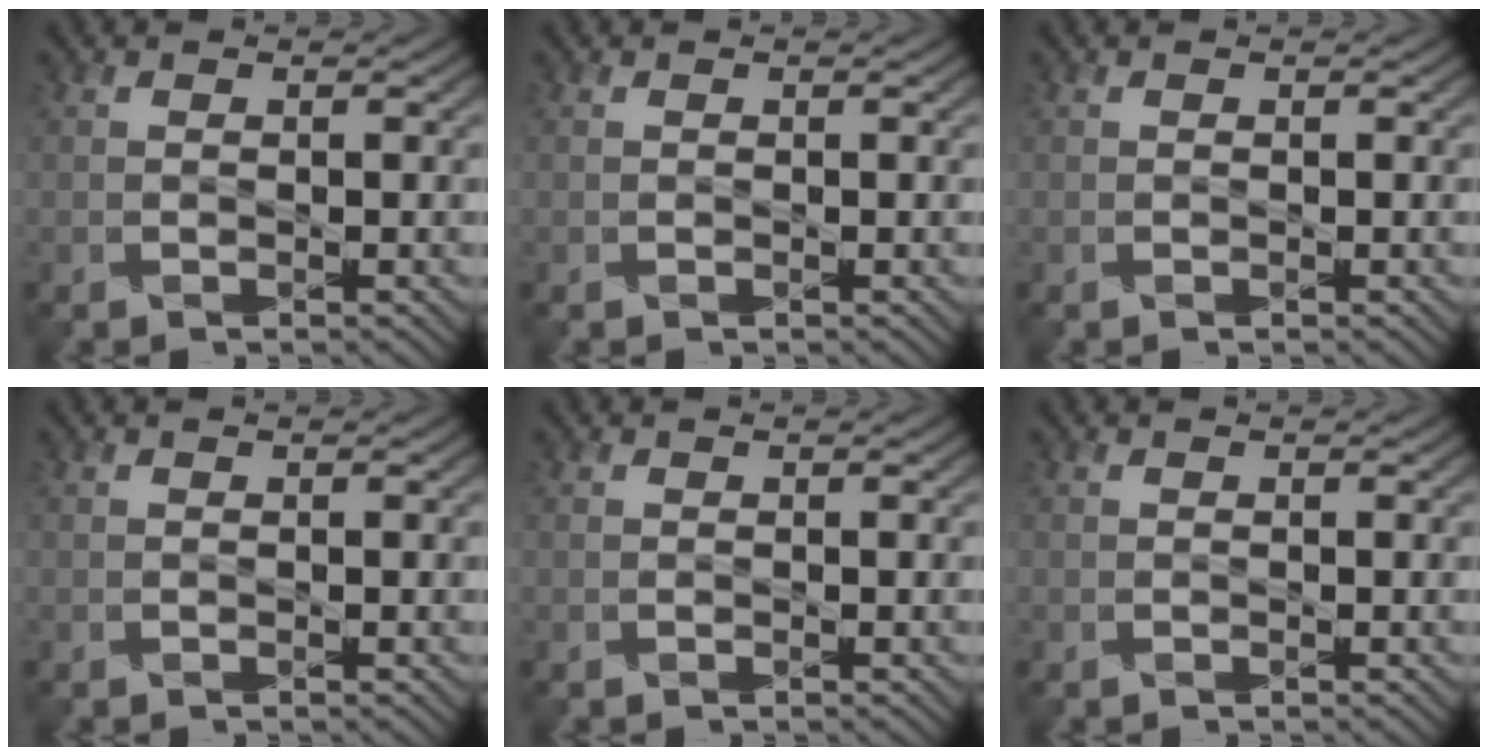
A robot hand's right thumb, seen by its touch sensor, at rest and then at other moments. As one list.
[{"total": 0.0}, {"total": 0.0}, {"total": 0.0}, {"total": 0.0}, {"total": 0.0}]